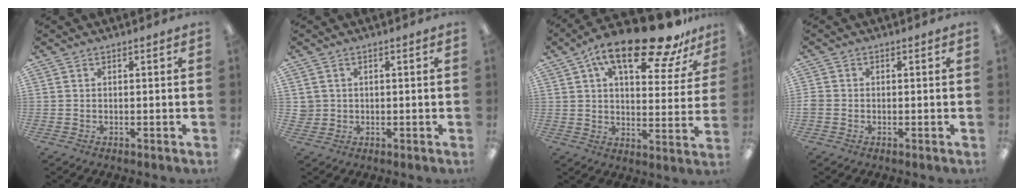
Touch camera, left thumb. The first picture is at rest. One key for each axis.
{"total": 2.4, "fx": 0.4, "fy": 2.3, "fz": -0.1, "tx": -0.005, "ty": 0.003, "tz": 0.006}
{"total": 20.3, "fx": 12.4, "fy": 7.9, "fz": 13.9, "tx": -0.206, "ty": -0.065, "tz": 0.202}
{"total": 1.8, "fx": -0.6, "fy": 1.6, "fz": 0.7, "tx": -0.010, "ty": 0.003, "tz": -0.011}